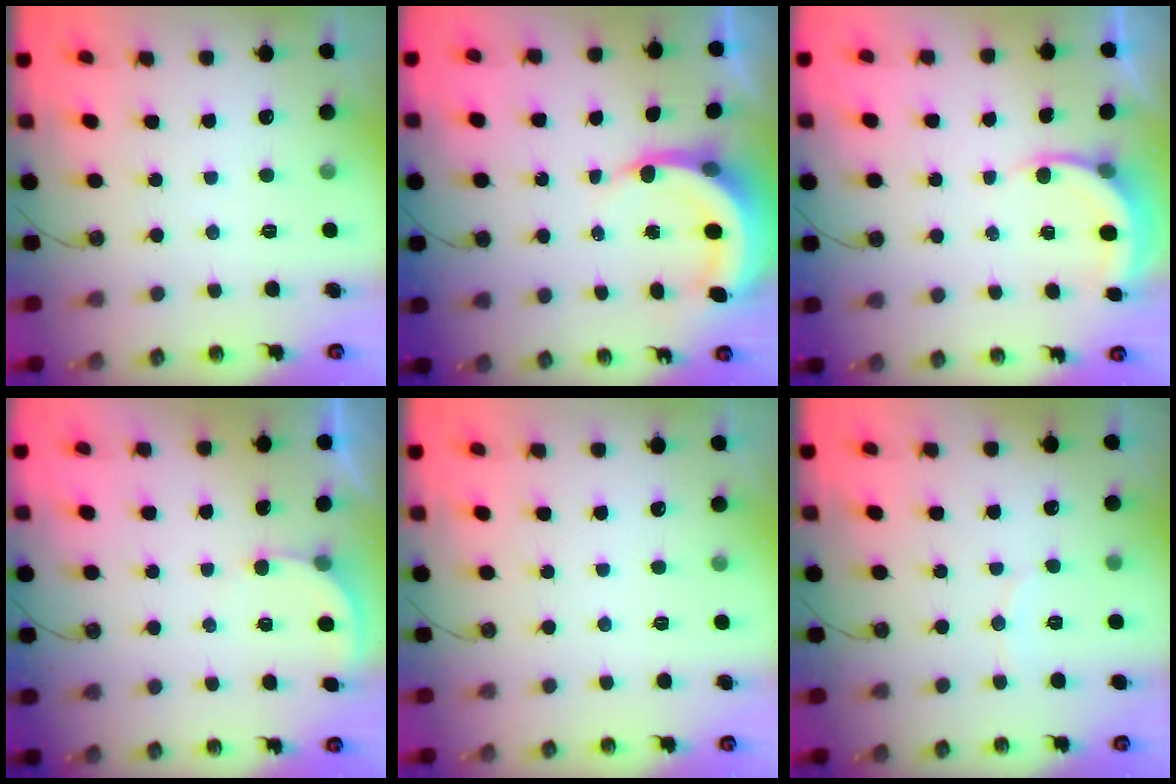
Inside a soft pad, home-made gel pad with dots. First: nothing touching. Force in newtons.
{"total": 6.5, "press": 6.5, "slide": 1.0}
{"total": 4.8, "press": 4.8, "slide": 0.3}
{"total": 2.7, "press": 2.7, "slide": 0.2}
{"total": 0.0}
{"total": 3.7, "press": 3.6, "slide": 0.4}